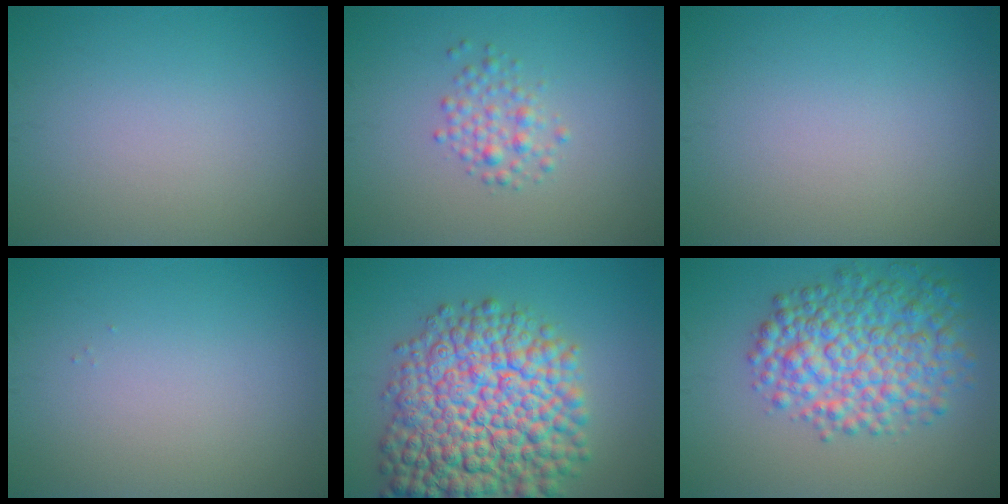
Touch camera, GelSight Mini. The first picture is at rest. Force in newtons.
{"total": 2.0, "press": 2.0, "slide": 0.0}
{"total": 0.0}
{"total": 0.0}
{"total": 14.4, "press": 14.4, "slide": 0.6}
{"total": 7.7, "press": 7.7, "slide": 0.2}